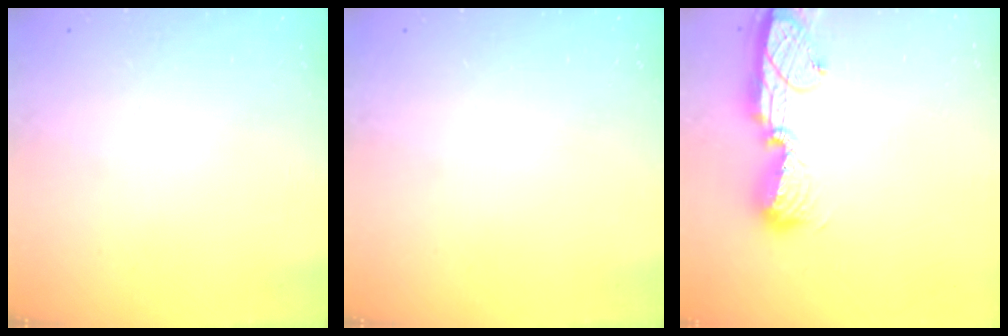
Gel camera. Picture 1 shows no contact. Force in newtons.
{"total": 0.0}
{"total": 11.5, "press": 11.5, "slide": 0.7}